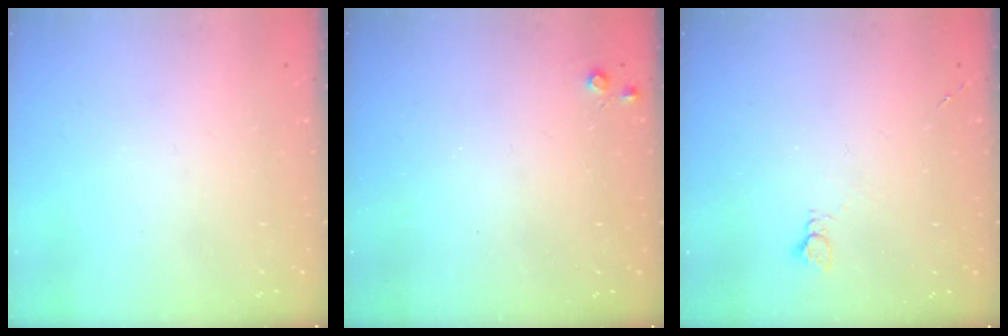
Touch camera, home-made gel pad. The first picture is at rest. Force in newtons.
{"total": 3.9, "press": 3.8, "slide": 0.6}
{"total": 2.6, "press": 2.6, "slide": 0.4}